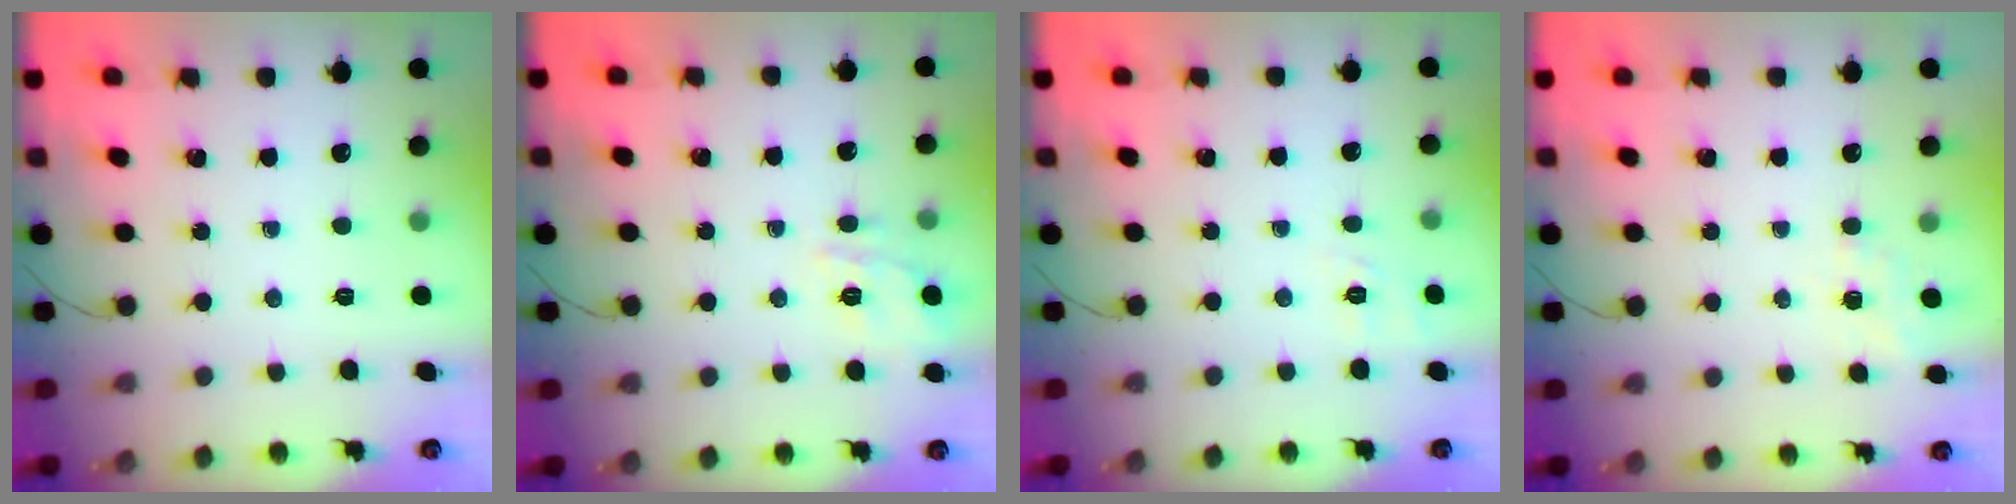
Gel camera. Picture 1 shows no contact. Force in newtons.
{"total": 4.5, "press": 4.4, "slide": 0.8}
{"total": 2.1, "press": 0.8, "slide": 2.0}
{"total": 4.6, "press": 4.4, "slide": 1.5}